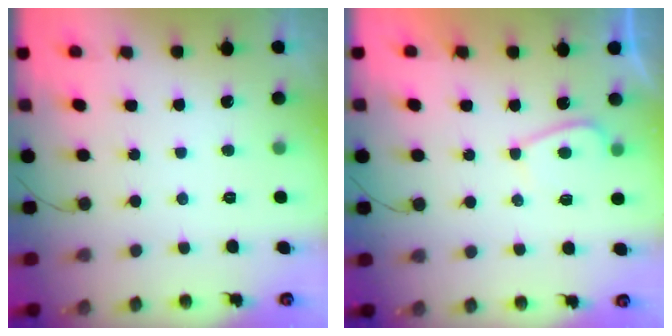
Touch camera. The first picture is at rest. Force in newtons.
{"total": 3.5, "press": 3.3, "slide": 0.9}